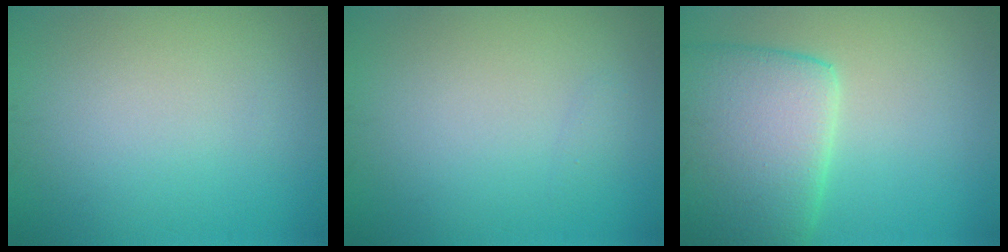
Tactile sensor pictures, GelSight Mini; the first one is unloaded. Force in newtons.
{"total": 0.5, "press": 0.5, "slide": 0.0}
{"total": 8.9, "press": 8.9, "slide": 0.5}